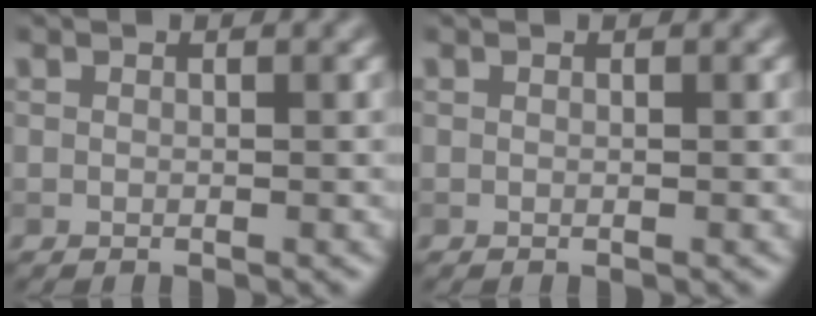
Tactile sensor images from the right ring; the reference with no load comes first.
{"total": 0.0}